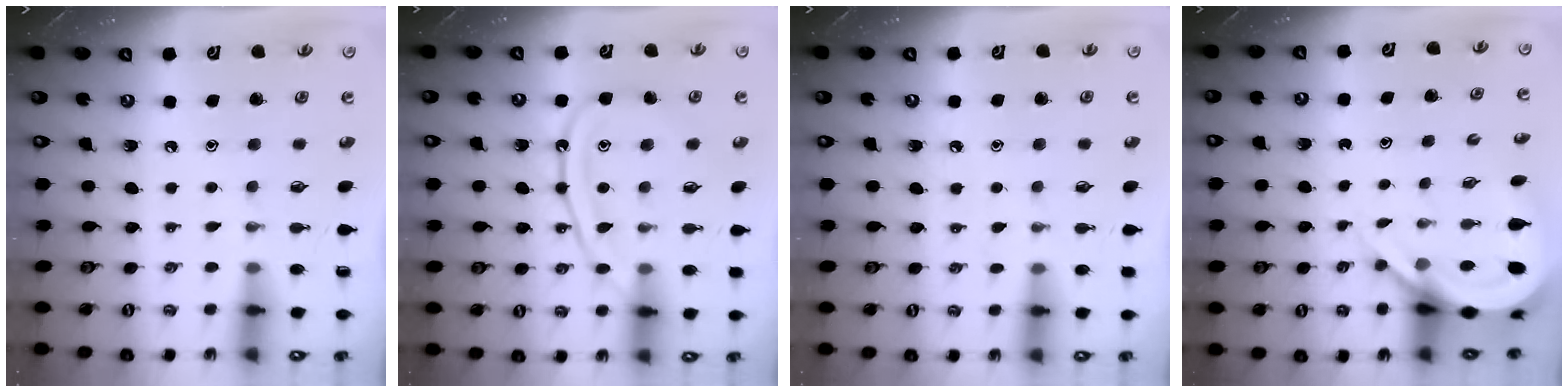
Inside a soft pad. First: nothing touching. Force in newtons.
{"total": 12.1, "press": 12.0, "slide": 1.5}
{"total": 5.9, "press": 5.9, "slide": 0.8}
{"total": 8.7, "press": 8.6, "slide": 1.1}